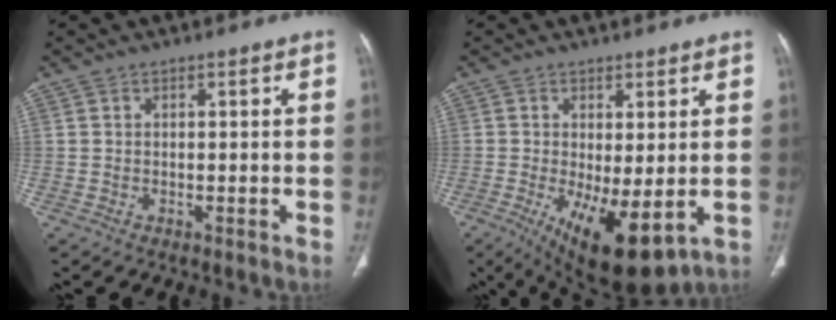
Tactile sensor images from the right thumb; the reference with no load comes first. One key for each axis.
{"total": 12.0, "fx": -2.9, "fy": 4.6, "fz": 10.7, "tx": -0.171, "ty": -0.023, "tz": -0.025}